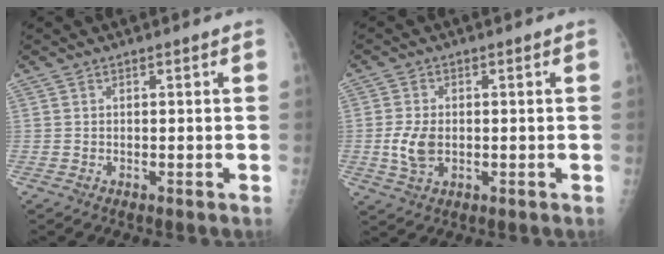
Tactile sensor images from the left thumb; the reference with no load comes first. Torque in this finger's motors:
{"motor_torque": [-0.23, 0.33, 0.05, -0.04, 0.05]}